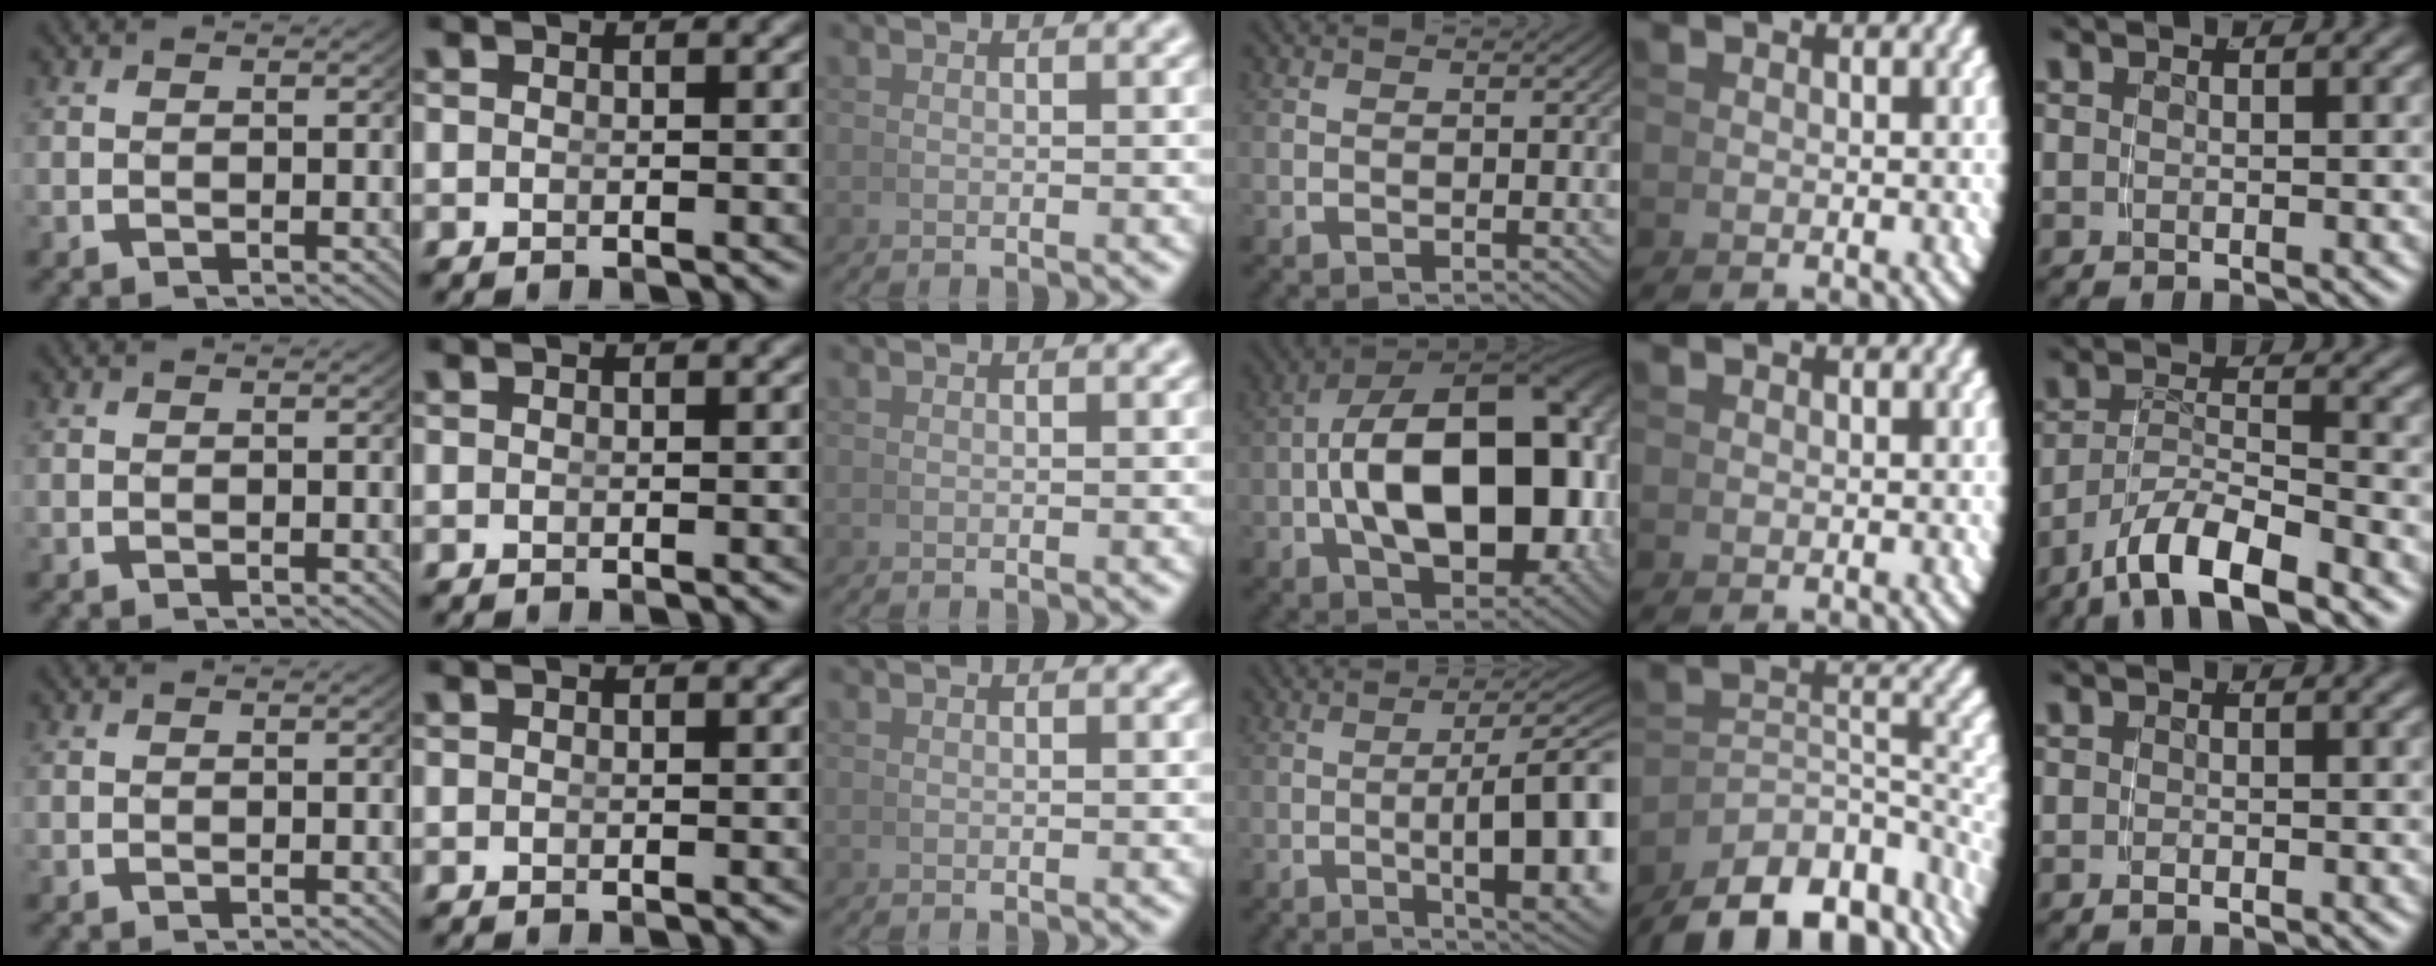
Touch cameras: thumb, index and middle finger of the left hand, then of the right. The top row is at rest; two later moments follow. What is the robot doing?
{"motion": "grasp_and_lifting", "object": "whiteboard"}